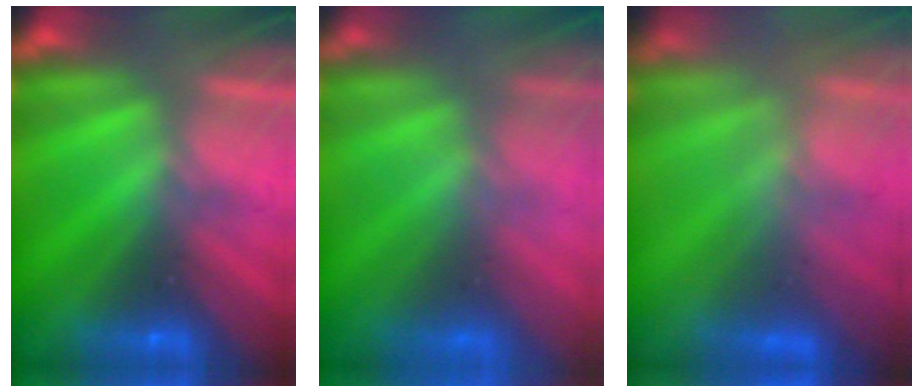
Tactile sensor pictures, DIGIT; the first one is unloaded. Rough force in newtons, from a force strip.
{"total": 8.7}
{"total": 3.5}